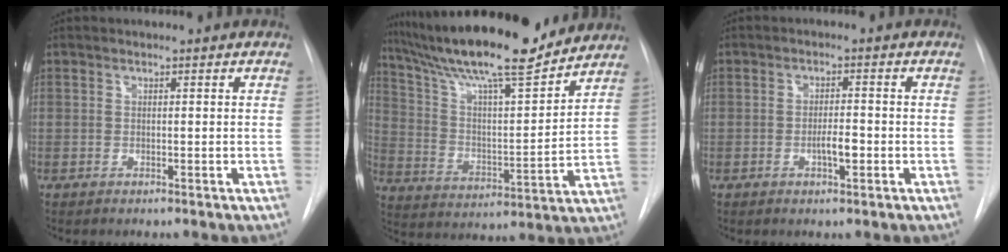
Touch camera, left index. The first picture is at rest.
{"total": 20.7, "force": [17.9, 2.1, 10.2], "torque": [-0.181, 0.002, 0.290]}
{"total": 3.0, "force": [-1.0, 0.8, 2.7], "torque": [-0.046, 0.002, -0.014]}